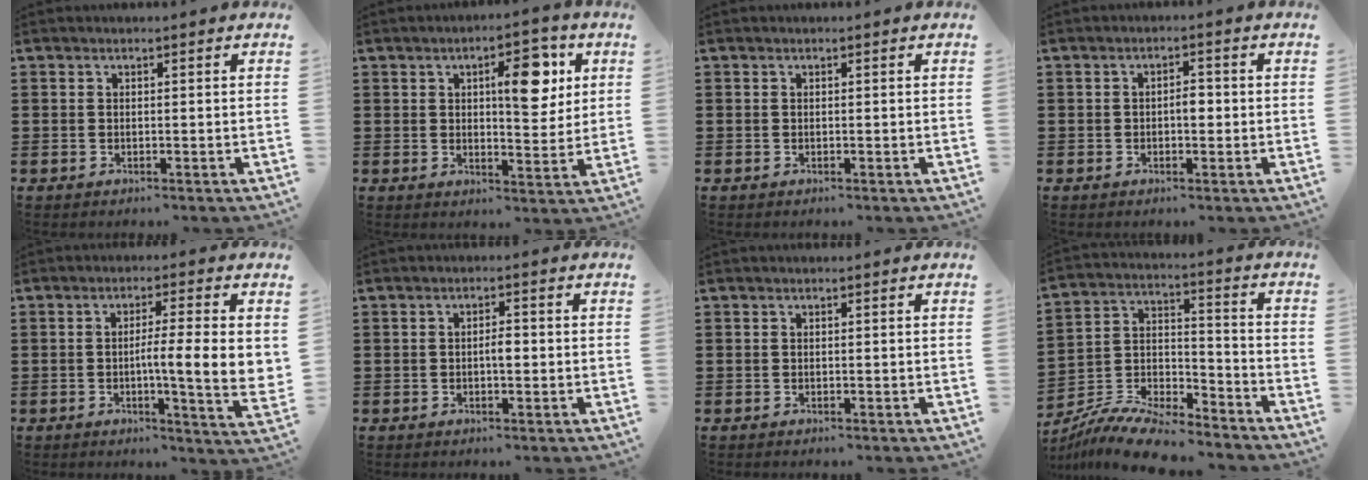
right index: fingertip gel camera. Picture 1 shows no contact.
{"total": 9.0, "force": [3.2, 3.6, 7.6], "torque": [-0.106, -0.007, 0.044]}
{"total": 0.0}
{"total": 2.3, "force": [-0.3, 1.1, 2.0], "torque": [-0.029, 0.000, -0.009]}
{"total": 8.1, "force": [-0.1, 0.7, 8.0], "torque": [-0.134, -0.006, -0.005]}
{"total": 1.9, "force": [-0.3, 0.7, 1.8], "torque": [-0.033, 0.003, -0.007]}
{"total": 0.0}
{"total": 9.9, "force": [-9.2, 1.6, 3.3], "torque": [-0.065, 0.018, -0.181]}